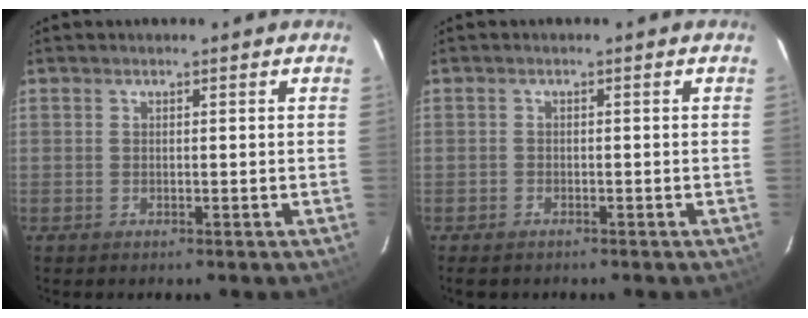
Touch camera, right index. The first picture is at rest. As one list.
[{"total": 2.1, "force": [-1.7, 1.2, 0.5], "torque": [-0.019, -0.001, -0.030]}]